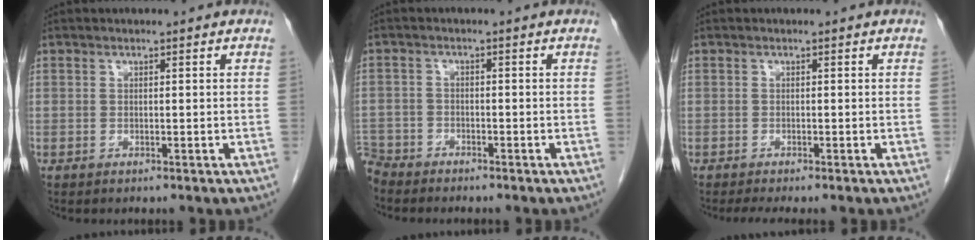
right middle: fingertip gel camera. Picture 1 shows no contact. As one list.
[{"total": 5.0, "force": [-4.7, 1.7, 0.1], "torque": [-0.004, -0.008, -0.092]}, {"total": 2.6, "force": [-2.1, -0.1, 1.5], "torque": [-0.025, -0.008, -0.031]}]